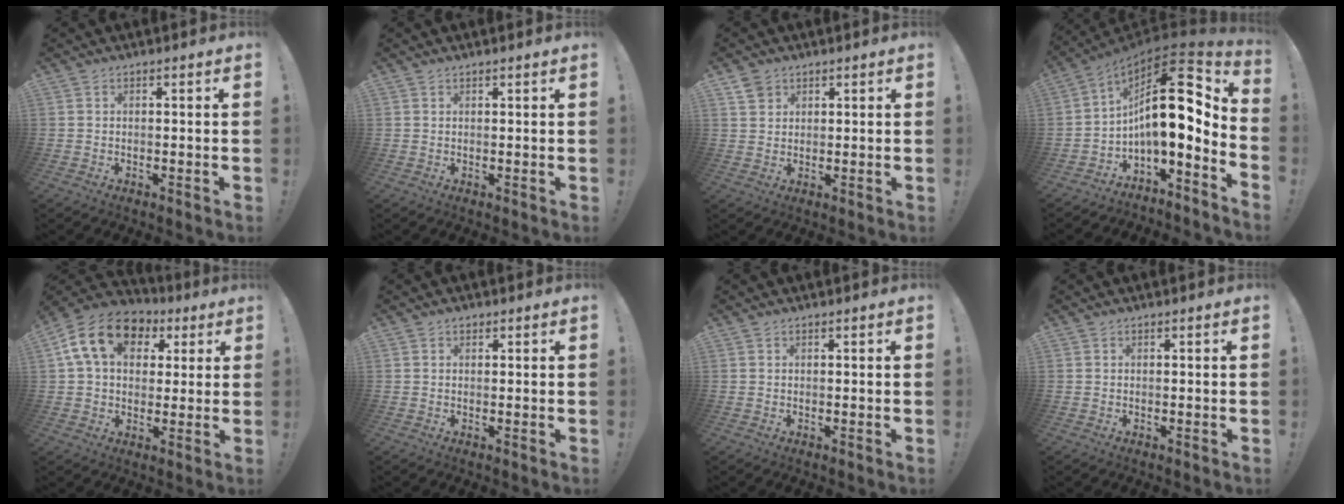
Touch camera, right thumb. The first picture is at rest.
{"total": 0.5, "force": [0.5, 0.0, 0.1], "torque": [0.003, -0.002, 0.009]}
{"total": 3.3, "force": [2.2, 2.4, 0.7], "torque": [-0.006, -0.008, 0.039]}
{"total": 18.9, "force": [3.8, 6.6, 17.3], "torque": [-0.291, -0.030, 0.061]}
{"total": 16.2, "force": [5.5, 11.5, 9.9], "torque": [-0.159, 0.000, 0.106]}
{"total": 0.8, "force": [0.5, 0.6, 0.2], "torque": [-0.001, 0.000, 0.009]}
{"total": 0.0}
{"total": 0.0}